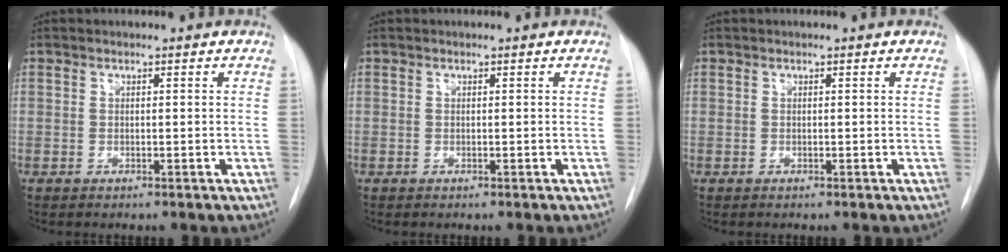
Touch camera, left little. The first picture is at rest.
{"total": 0.0}
{"total": 0.0}